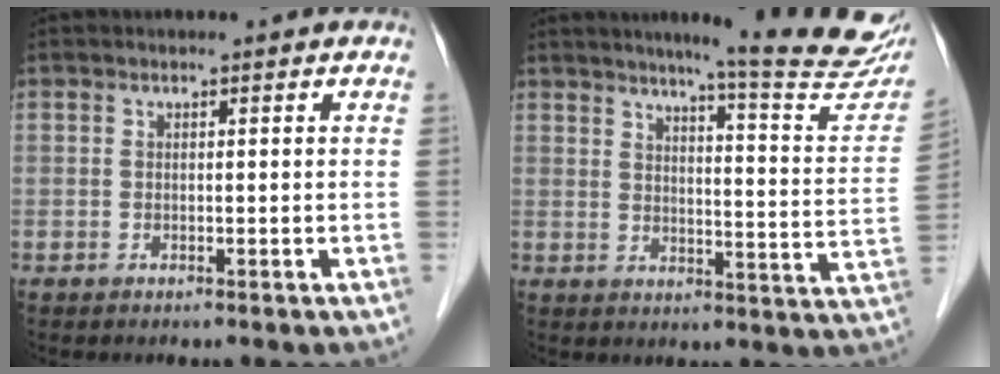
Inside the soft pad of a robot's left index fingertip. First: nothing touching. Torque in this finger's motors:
{"motor_torque": [0.14, -0.29, 0.40, 0.03]}